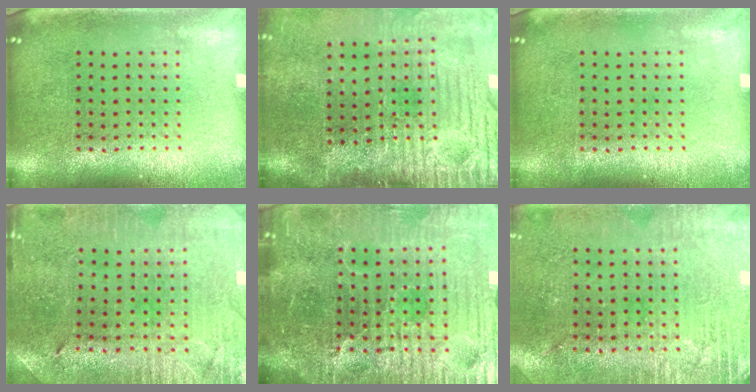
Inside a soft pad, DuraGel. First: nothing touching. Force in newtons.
{"total": 4.7, "press": 4.1, "slide": 2.5}
{"total": 0.0}
{"total": 1.0, "press": 0.9, "slide": 0.2}
{"total": 6.8, "press": 6.1, "slide": 3.0}
{"total": 2.9, "press": 2.8, "slide": 0.9}